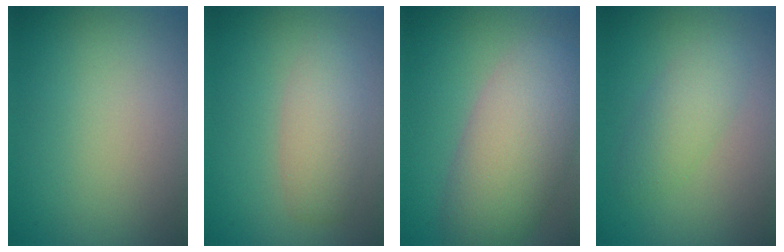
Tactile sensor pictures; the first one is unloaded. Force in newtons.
{"total": 3.0, "press": 3.0, "slide": 0.2}
{"total": 7.9, "press": 7.9, "slide": 0.3}
{"total": 2.7, "press": 2.7, "slide": 0.1}